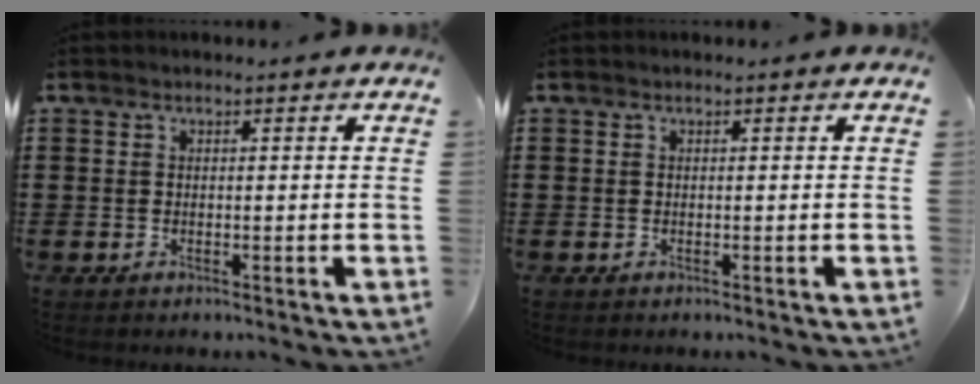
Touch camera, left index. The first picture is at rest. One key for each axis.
{"total": 0.0}